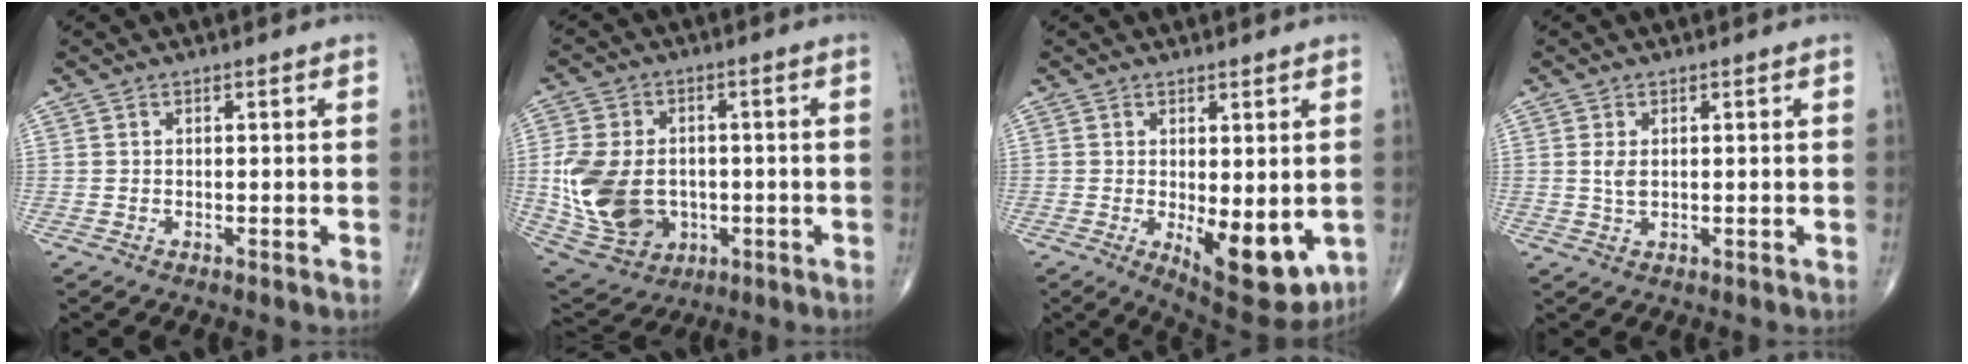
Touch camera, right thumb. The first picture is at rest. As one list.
[{"total": 16.6, "force": [-1.5, 12.5, 10.8], "torque": [-0.206, 0.004, -0.005]}, {"total": 11.6, "force": [-2.2, 4.9, 10.3], "torque": [-0.122, -0.026, -0.014]}, {"total": 2.1, "force": [0.4, 1.2, 1.7], "torque": [-0.034, -0.002, 0.012]}]